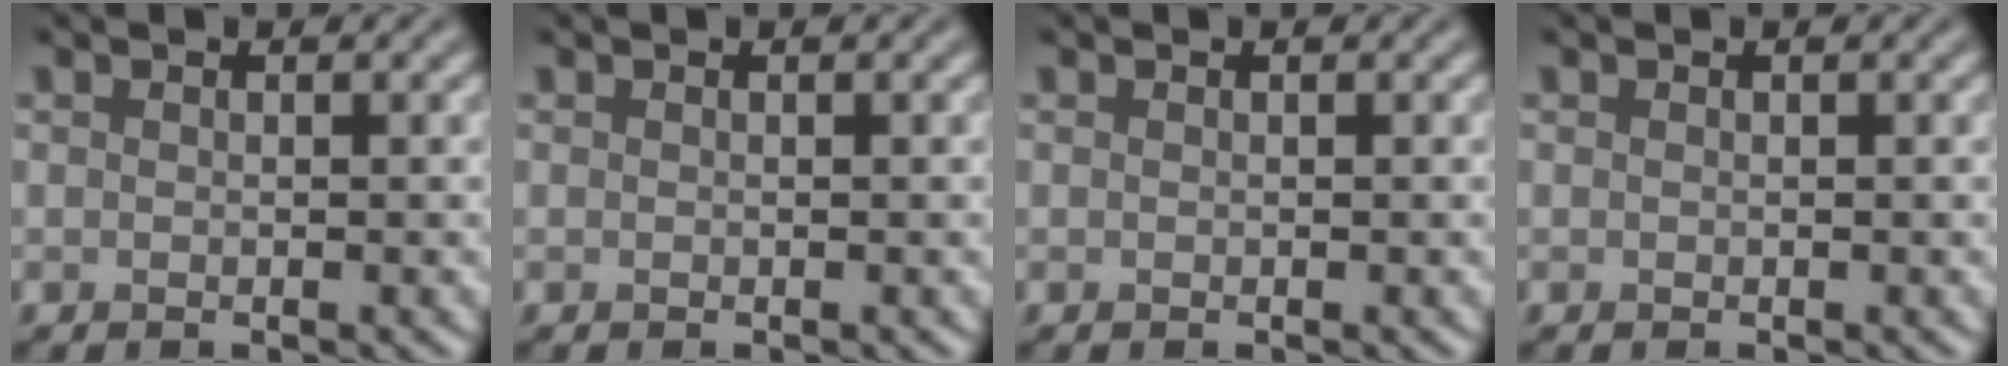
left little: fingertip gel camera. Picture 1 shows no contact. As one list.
[{"total": 0.0}, {"total": 0.0}, {"total": 0.0}]